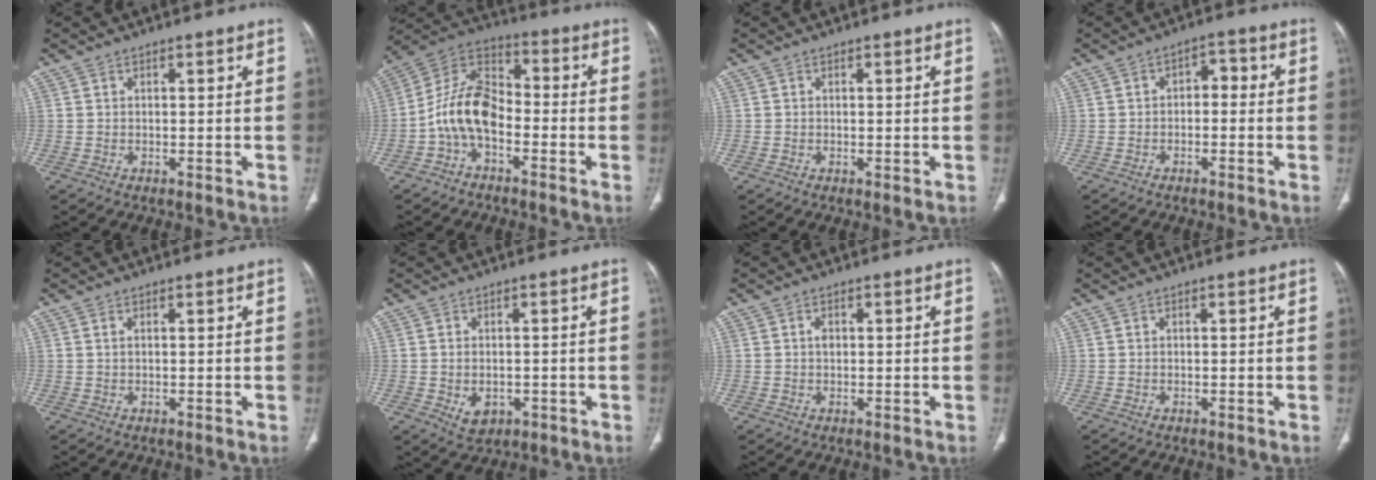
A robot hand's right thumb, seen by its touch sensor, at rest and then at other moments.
{"total": 11.6, "force": [-3.4, 7.0, 8.6], "torque": [-0.153, 0.054, -0.079]}
{"total": 0.0}
{"total": 4.0, "force": [-0.6, 2.6, 2.9], "torque": [-0.028, 0.025, -0.019]}
{"total": 0.8, "force": [0.3, 0.3, 0.6], "torque": [-0.015, 0.005, 0.008]}
{"total": 4.4, "force": [-1.1, 3.1, 2.9], "torque": [-0.040, 0.001, -0.004]}
{"total": 1.4, "force": [0.3, 0.9, 1.0], "torque": [-0.013, 0.002, 0.005]}
{"total": 0.0}